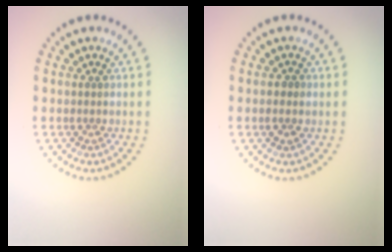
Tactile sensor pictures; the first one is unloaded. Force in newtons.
{"total": 1.2, "press": 1.2, "slide": 0.2}